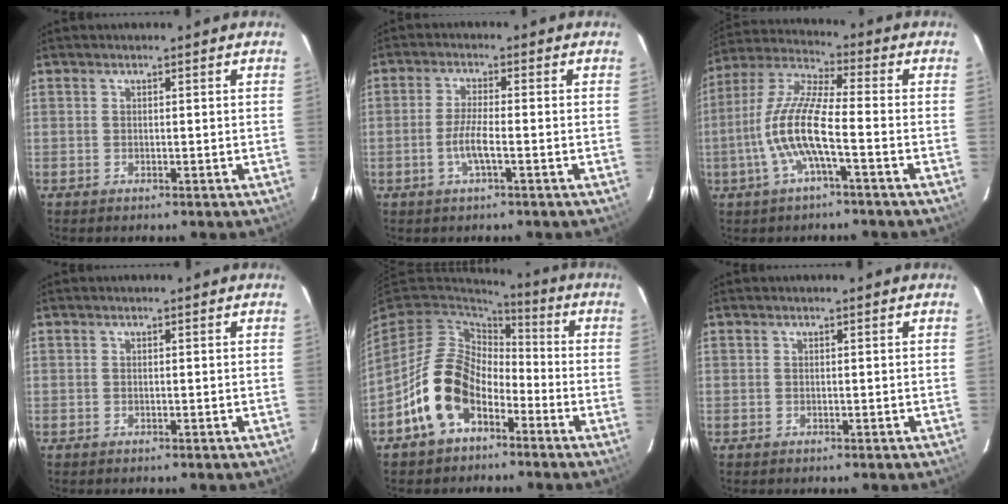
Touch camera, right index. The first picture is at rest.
{"total": 4.5, "force": [-1.6, 0.4, 4.2], "torque": [-0.087, -0.001, -0.033]}
{"total": 11.8, "force": [-3.4, 1.9, 11.1], "torque": [-0.237, 0.005, -0.072]}
{"total": 0.0}
{"total": 13.7, "force": [-6.1, 9.2, 8.1], "torque": [-0.173, 0.015, -0.105]}
{"total": 0.0}